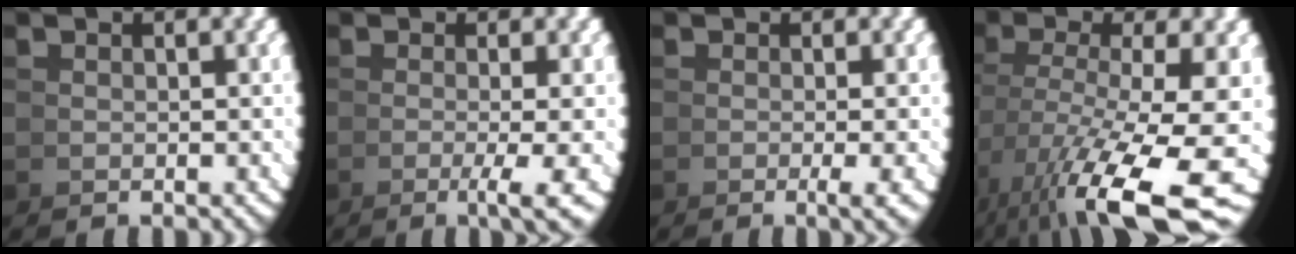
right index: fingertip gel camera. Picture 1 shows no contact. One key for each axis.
{"total": 4.7, "fx": -1.8, "fy": 0.8, "fz": 4.3, "tx": -0.044, "ty": -0.004, "tz": -0.026}
{"total": 2.9, "fx": -1.0, "fy": 0.5, "fz": 2.7, "tx": -0.031, "ty": 0.000, "tz": -0.015}
{"total": 10.1, "fx": -2.7, "fy": 4.5, "fz": 8.7, "tx": -0.134, "ty": -0.047, "tz": -0.005}